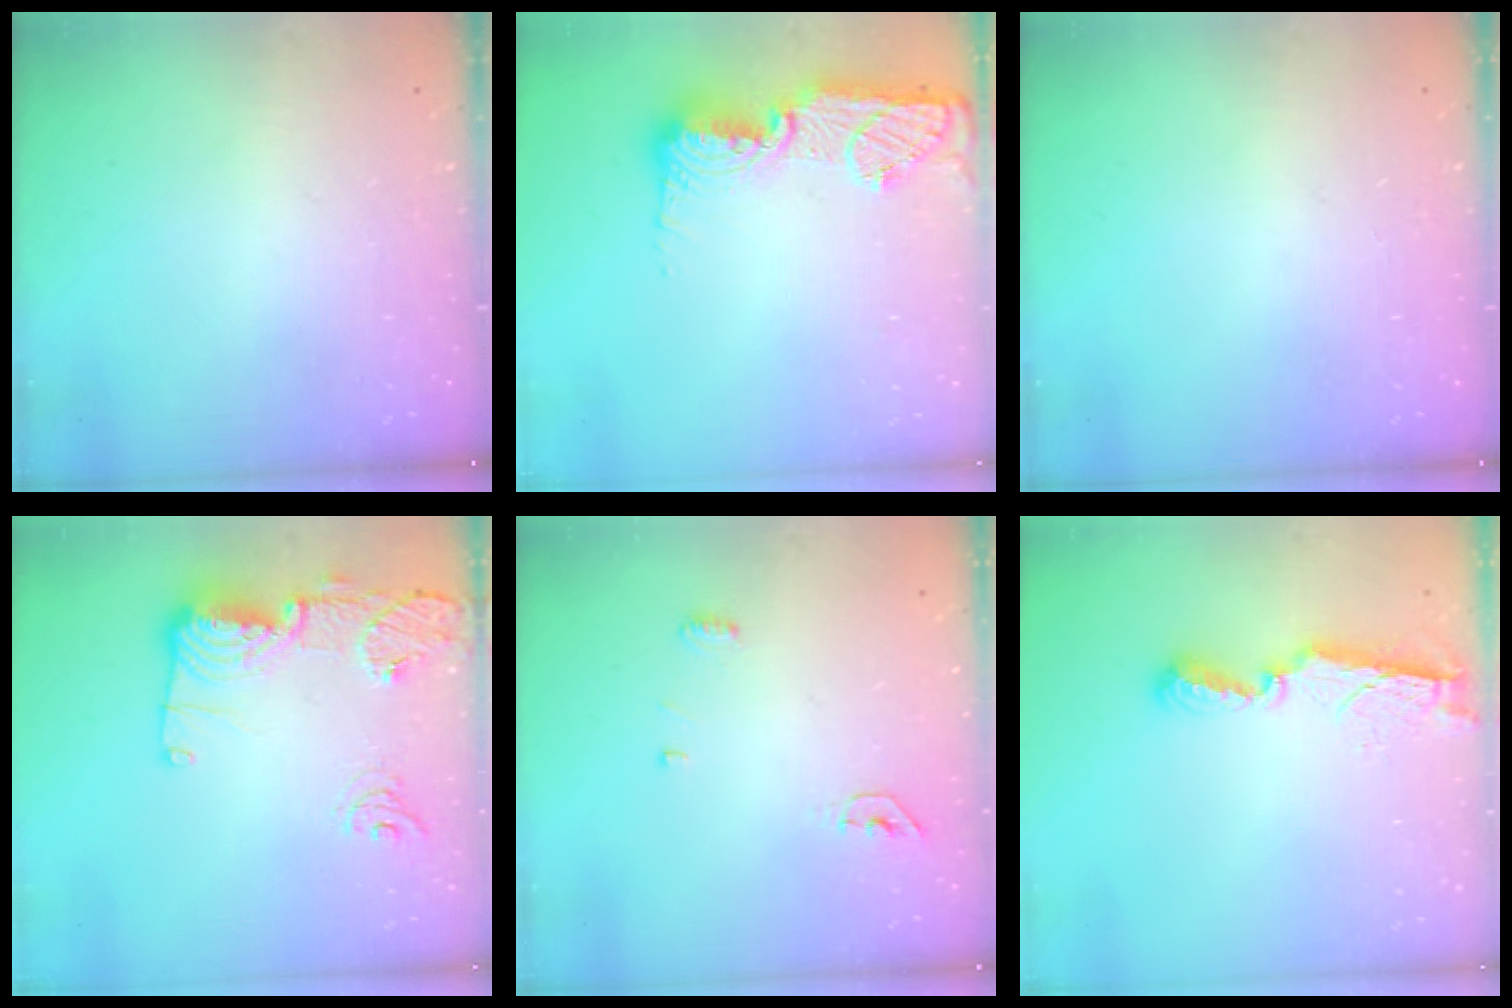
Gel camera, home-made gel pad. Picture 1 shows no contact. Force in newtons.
{"total": 15.4, "press": 15.4, "slide": 1.2}
{"total": 0.0}
{"total": 17.1, "press": 17.0, "slide": 1.7}
{"total": 4.4, "press": 4.3, "slide": 0.8}
{"total": 7.5, "press": 7.5, "slide": 0.5}